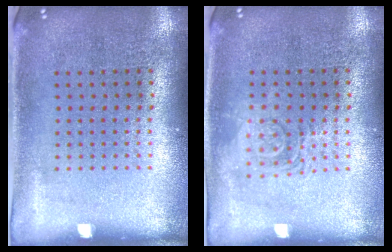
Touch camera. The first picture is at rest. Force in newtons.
{"total": 1.2, "press": 1.2, "slide": 0.2}